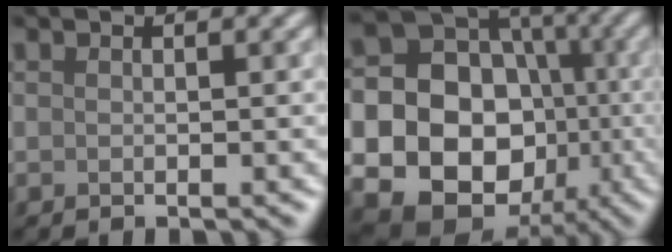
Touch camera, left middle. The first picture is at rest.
{"total": 22.3, "force": [-3.8, 20.2, 8.7], "torque": [-0.185, -0.016, -0.093]}